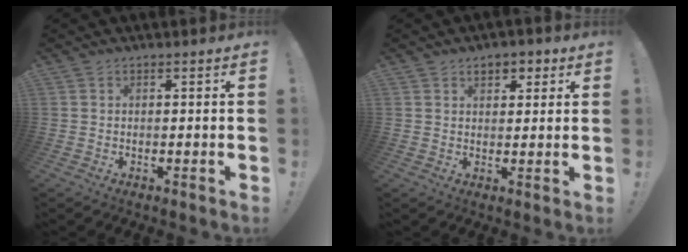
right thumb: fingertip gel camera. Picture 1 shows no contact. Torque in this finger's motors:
{"motor_torque": [-0.33, 0.36, 0.27, 0.04, 0.00]}